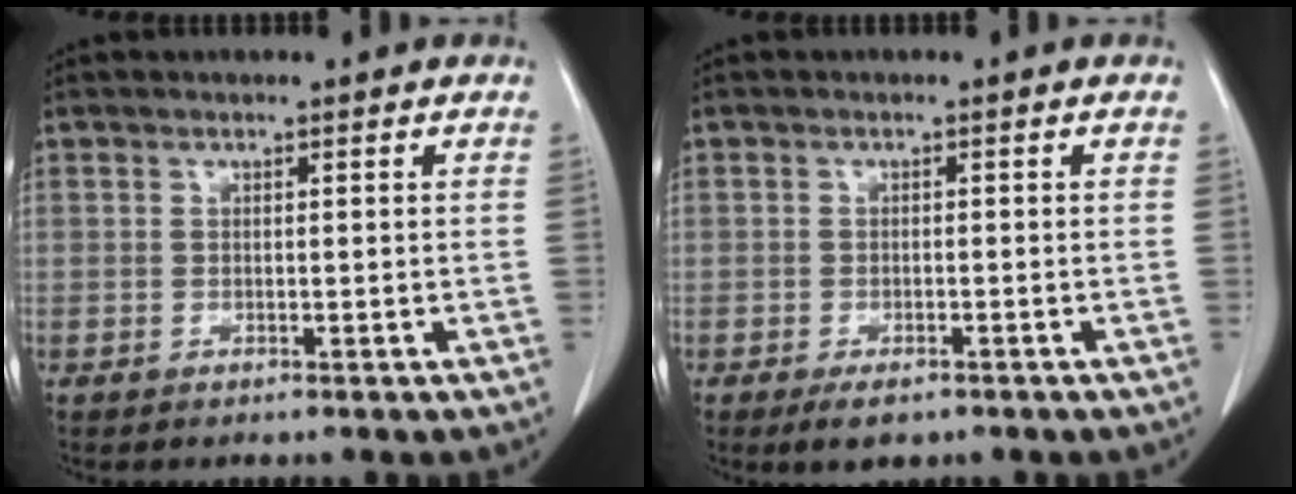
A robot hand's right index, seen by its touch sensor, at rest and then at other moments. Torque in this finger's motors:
{"motor_torque": [-0.49, -0.45, -0.21, -0.07]}